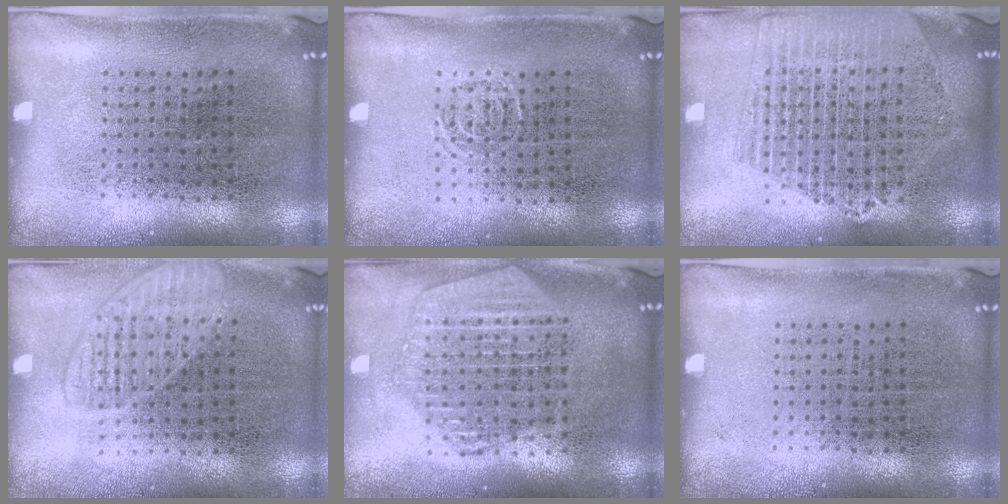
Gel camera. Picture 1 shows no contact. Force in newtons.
{"total": 0.5, "press": 0.4, "slide": 0.3}
{"total": 2.1, "press": 1.9, "slide": 0.9}
{"total": 1.5, "press": 1.4, "slide": 0.5}
{"total": 2.3, "press": 2.0, "slide": 1.0}
{"total": 0.0}